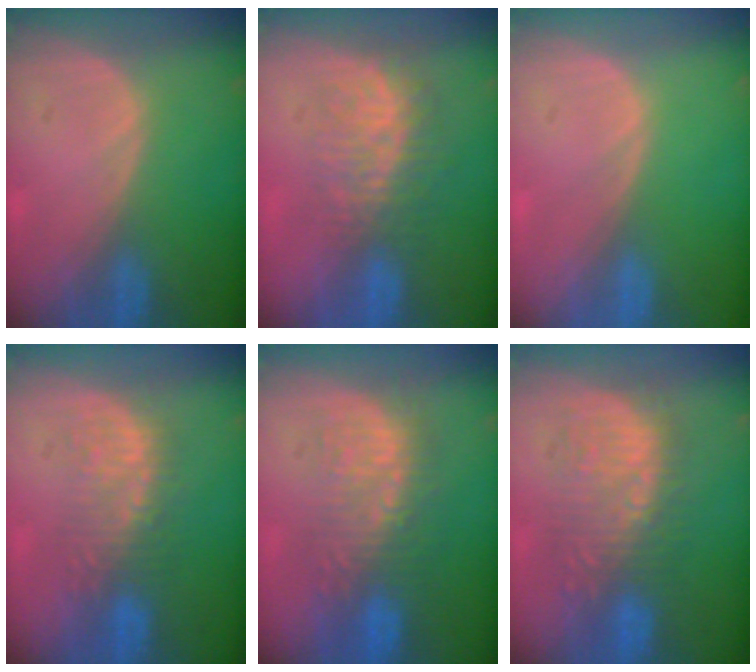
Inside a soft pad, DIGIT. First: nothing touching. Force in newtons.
{"total": 8.5, "press": 7.4, "slide": 4.3}
{"total": 0.0}
{"total": 6.4, "press": 6.2, "slide": 1.3}
{"total": 9.2, "press": 8.6, "slide": 3.1}
{"total": 8.8, "press": 8.8, "slide": 0.2}